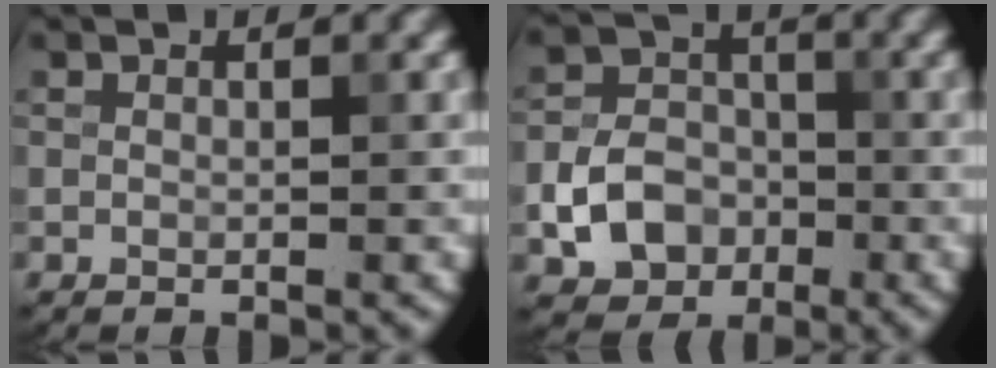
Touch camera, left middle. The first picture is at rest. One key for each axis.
{"total": 5.0, "fx": -1.8, "fy": 4.0, "fz": 2.5, "tx": -0.041, "ty": -0.001, "tz": -0.035}